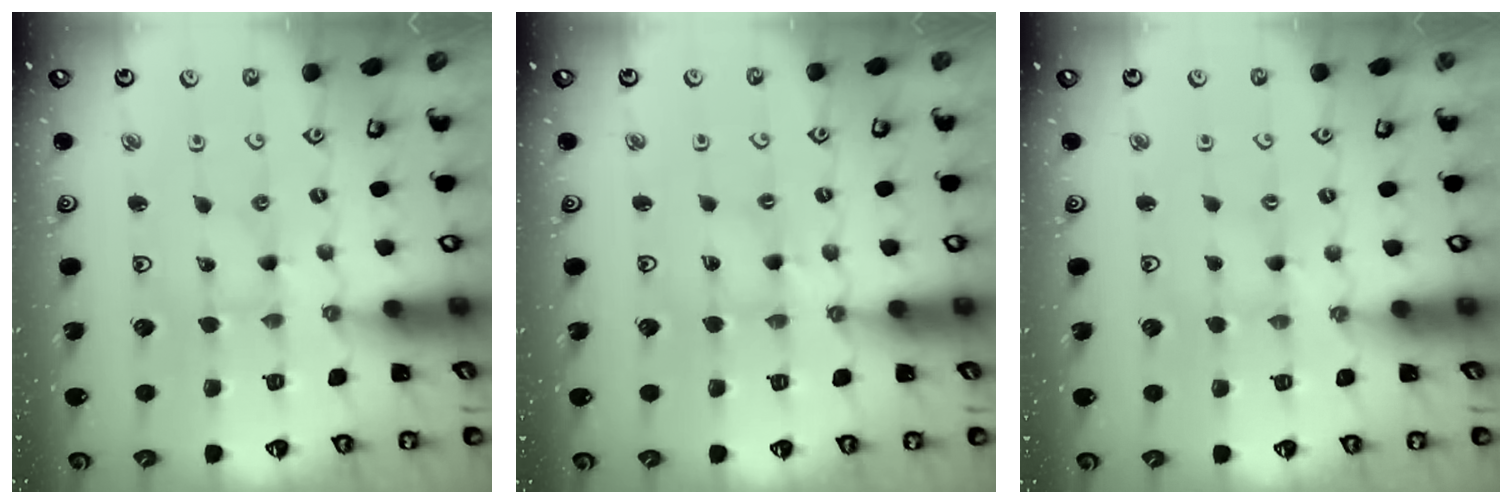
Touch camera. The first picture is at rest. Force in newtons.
{"total": 2.6, "press": 2.6, "slide": 0.4}
{"total": 0.0}